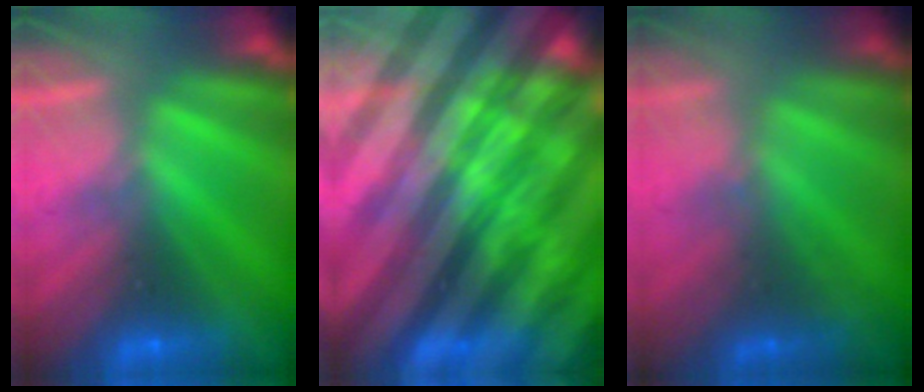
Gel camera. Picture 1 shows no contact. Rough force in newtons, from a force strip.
{"total": 6.2}
{"total": 1.8}